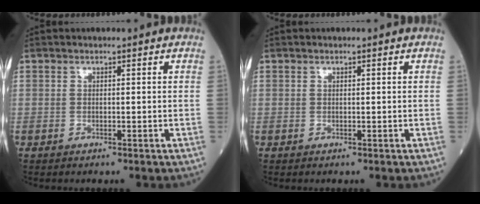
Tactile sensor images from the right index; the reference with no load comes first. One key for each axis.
{"total": 0.0}